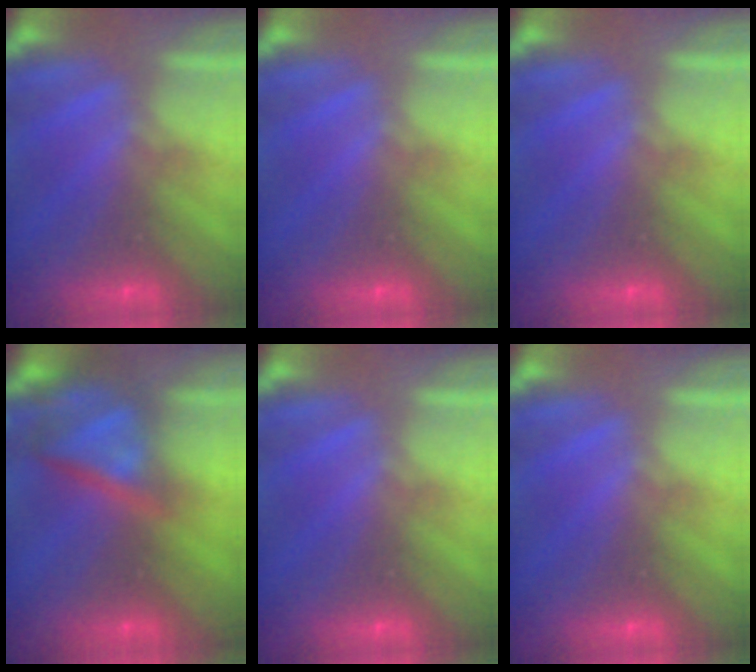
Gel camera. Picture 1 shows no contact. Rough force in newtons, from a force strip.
{"total": 0.0}
{"total": 0.0}
{"total": 6.5}
{"total": 0.0}
{"total": 0.0}